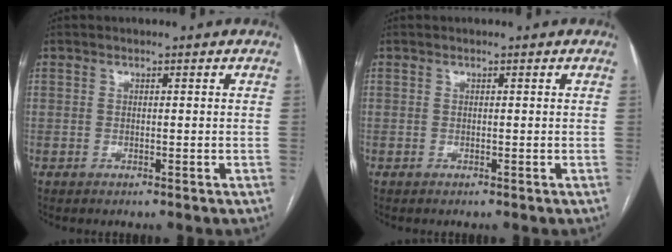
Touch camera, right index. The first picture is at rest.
{"total": 0.0}